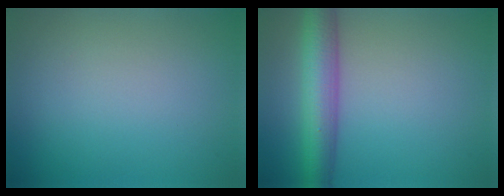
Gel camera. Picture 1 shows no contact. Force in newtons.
{"total": 5.8, "press": 5.8, "slide": 0.1}